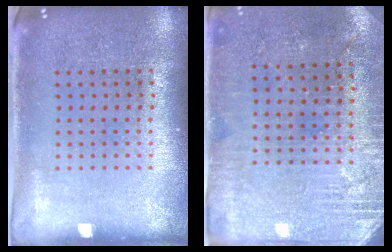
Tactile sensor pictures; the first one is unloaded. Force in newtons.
{"total": 2.8, "press": 2.7, "slide": 0.7}